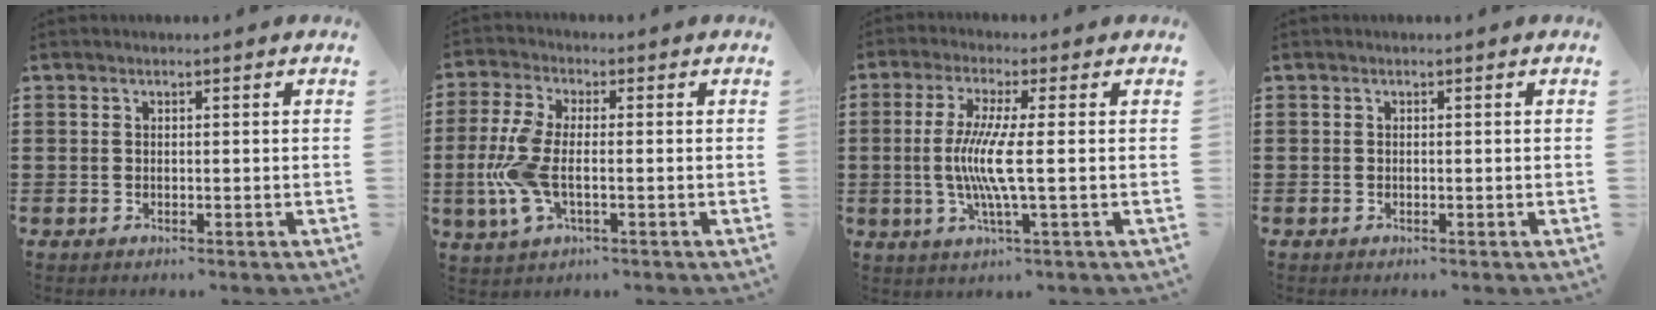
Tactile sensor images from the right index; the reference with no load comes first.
{"total": 7.3, "force": [-1.3, 3.3, 6.4], "torque": [-0.171, -0.015, -0.033]}
{"total": 7.4, "force": [-0.5, -0.1, 7.3], "torque": [-0.161, -0.021, -0.021]}
{"total": 0.0}